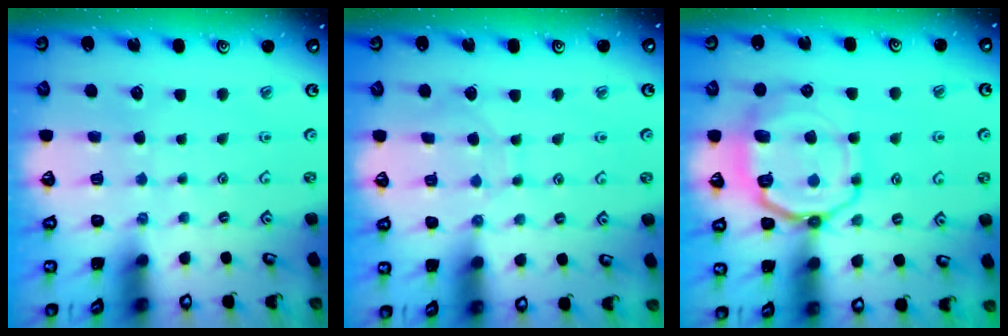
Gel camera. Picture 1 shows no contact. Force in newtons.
{"total": 5.4, "press": 5.4, "slide": 0.5}
{"total": 14.2, "press": 14.1, "slide": 1.6}